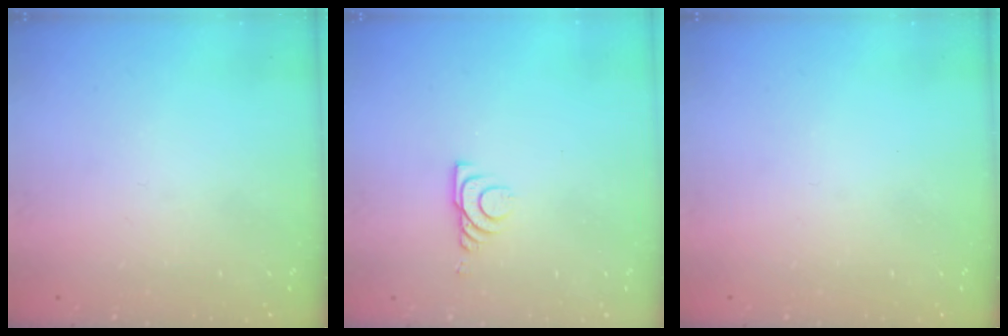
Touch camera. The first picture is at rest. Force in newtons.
{"total": 6.9, "press": 6.9, "slide": 0.8}
{"total": 0.0}